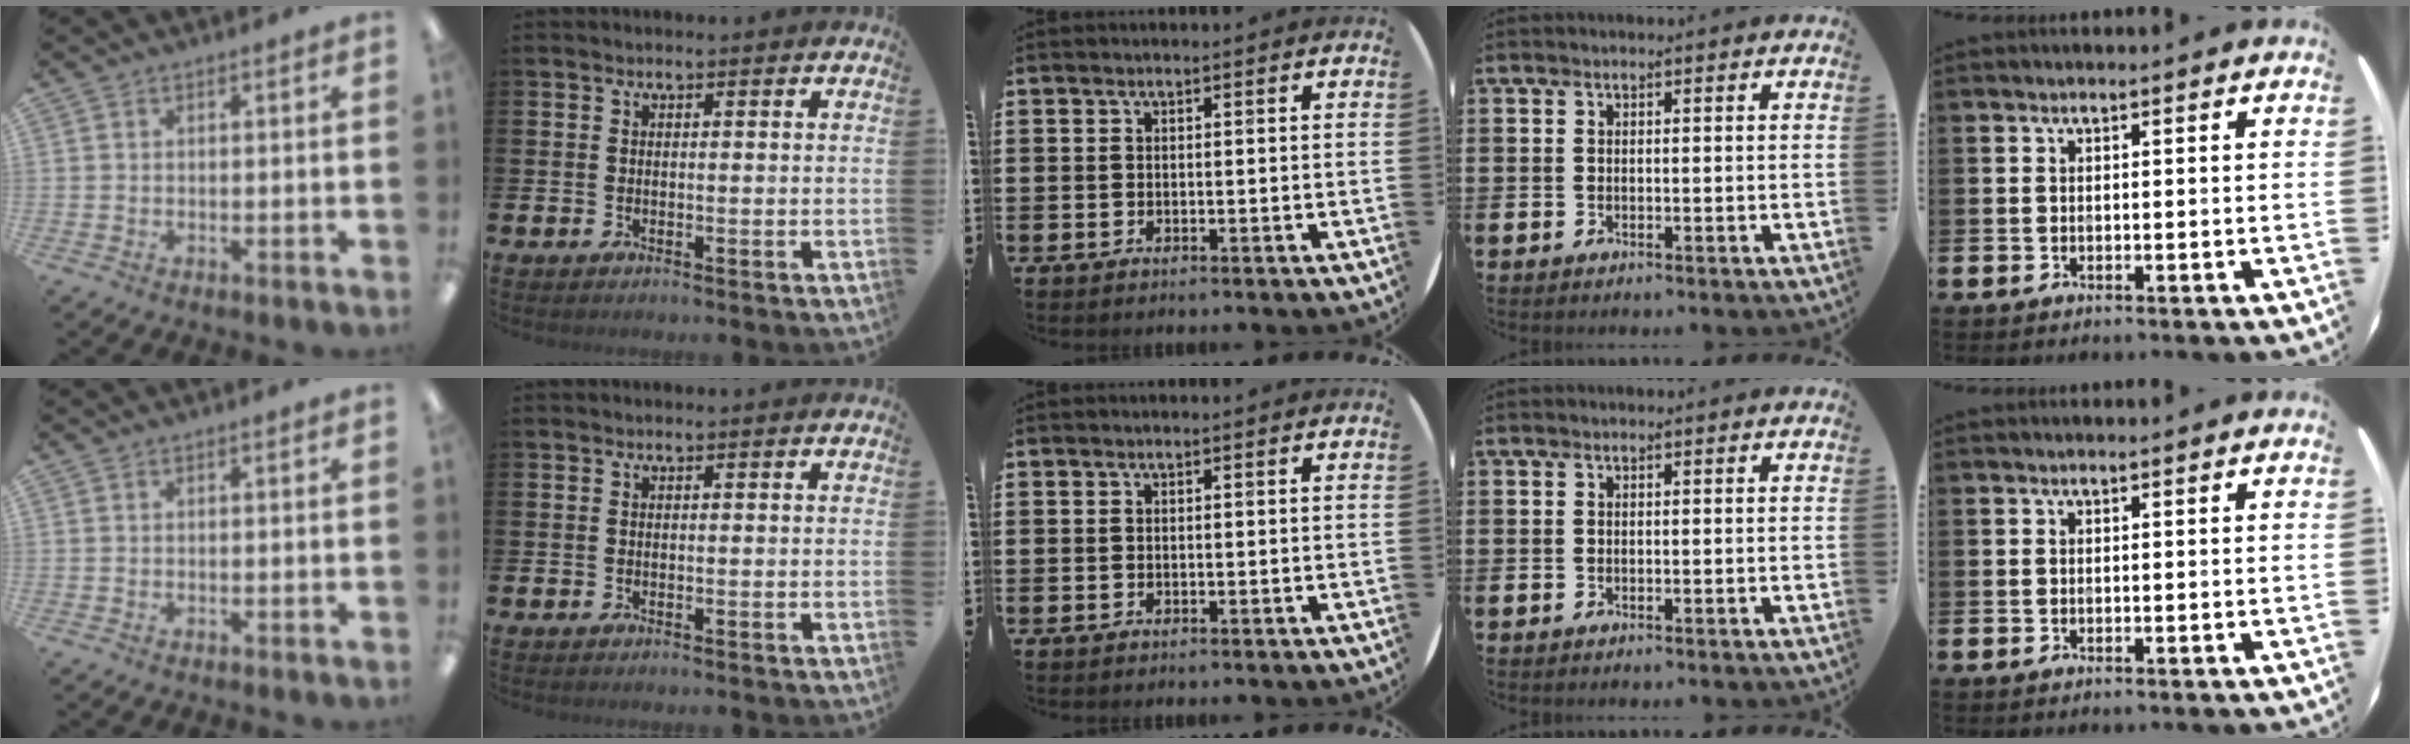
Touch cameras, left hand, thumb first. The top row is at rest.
{}